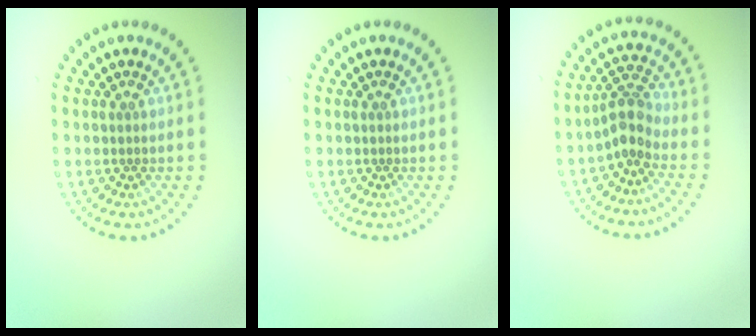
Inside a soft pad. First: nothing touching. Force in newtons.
{"total": 0.0}
{"total": 2.8, "press": 2.1, "slide": 1.8}